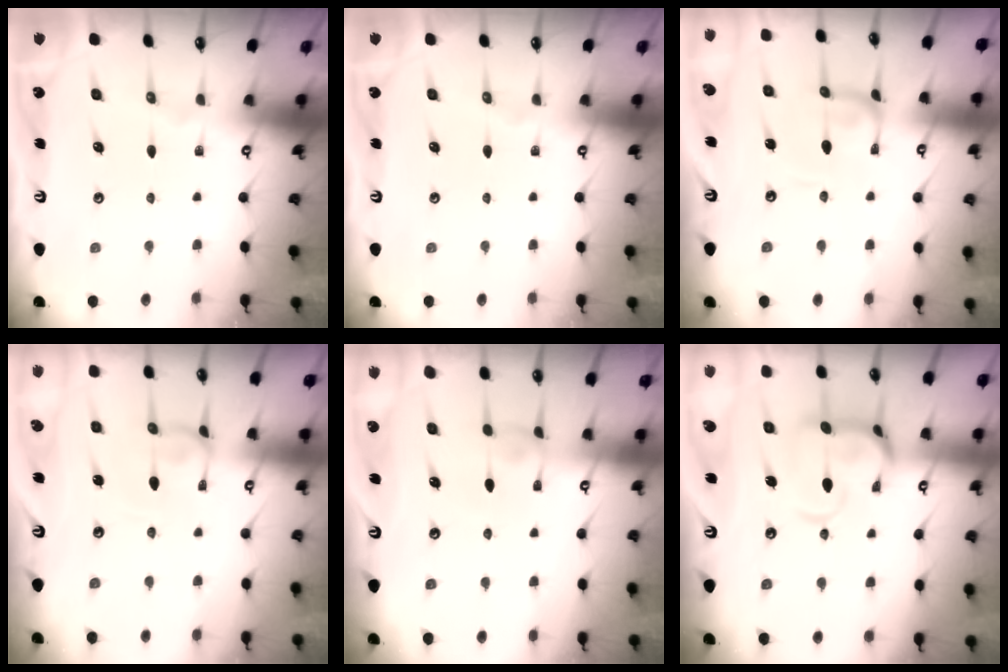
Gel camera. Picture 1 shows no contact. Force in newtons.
{"total": 0.0}
{"total": 1.4, "press": 1.3, "slide": 0.3}
{"total": 2.0, "press": 2.0, "slide": 0.1}
{"total": 1.8, "press": 1.7, "slide": 0.5}
{"total": 8.6, "press": 8.5, "slide": 1.4}